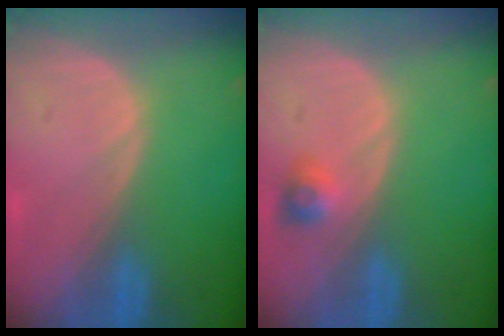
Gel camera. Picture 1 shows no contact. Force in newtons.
{"total": 2.6, "press": 2.4, "slide": 1.0}